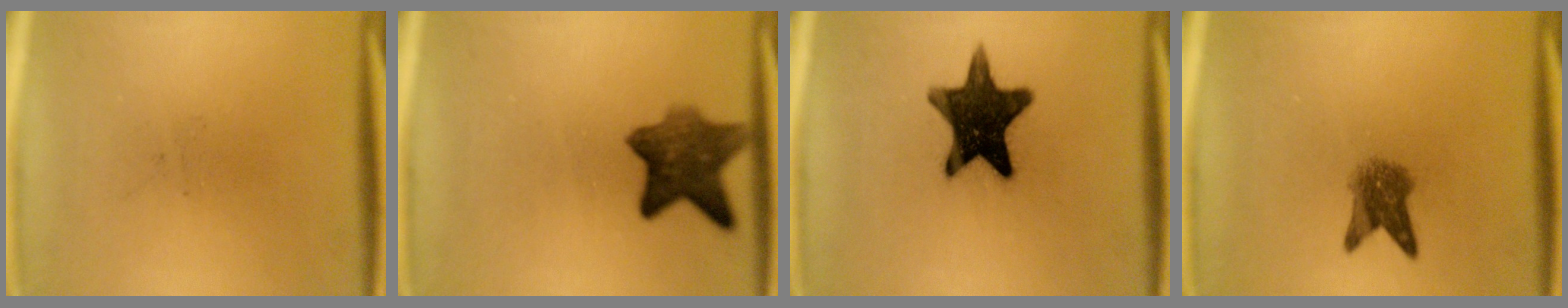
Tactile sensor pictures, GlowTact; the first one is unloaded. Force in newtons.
{"total": 7.7}
{"total": 15.2}
{"total": 4.1}